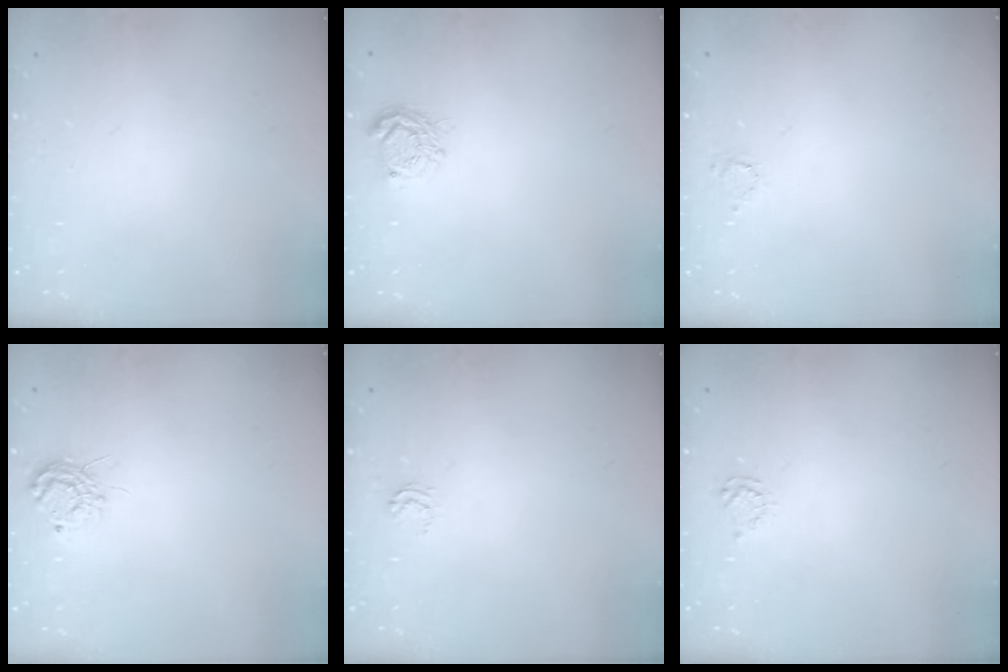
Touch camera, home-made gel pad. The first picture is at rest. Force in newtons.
{"total": 7.0, "press": 7.0, "slide": 0.5}
{"total": 2.5, "press": 2.5, "slide": 0.3}
{"total": 8.9, "press": 8.8, "slide": 0.7}
{"total": 3.3, "press": 3.2, "slide": 0.7}
{"total": 3.5, "press": 3.5, "slide": 0.4}